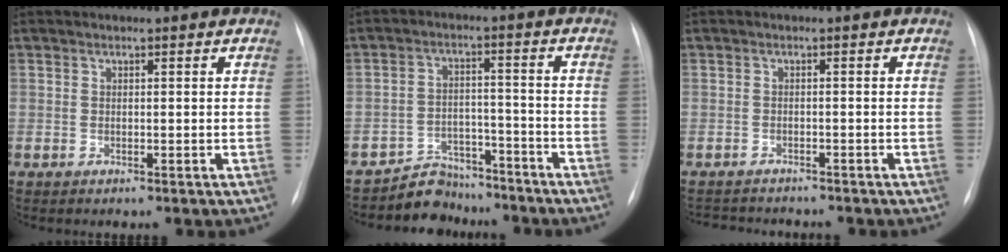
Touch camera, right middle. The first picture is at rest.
{"total": 6.8, "force": [-6.1, 3.0, -0.4], "torque": [0.016, 0.031, -0.098]}
{"total": 6.5, "force": [-6.3, 1.1, 1.1], "torque": [-0.019, 0.005, -0.093]}